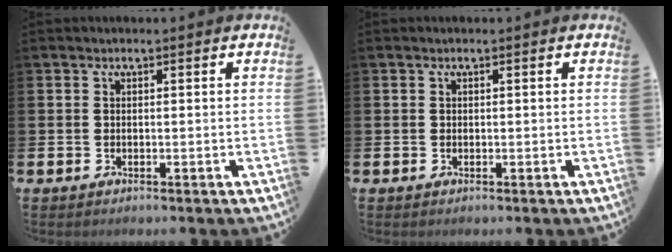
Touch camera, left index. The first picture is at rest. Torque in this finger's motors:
{"motor_torque": [0.11, -0.03, 0.04, -0.01]}